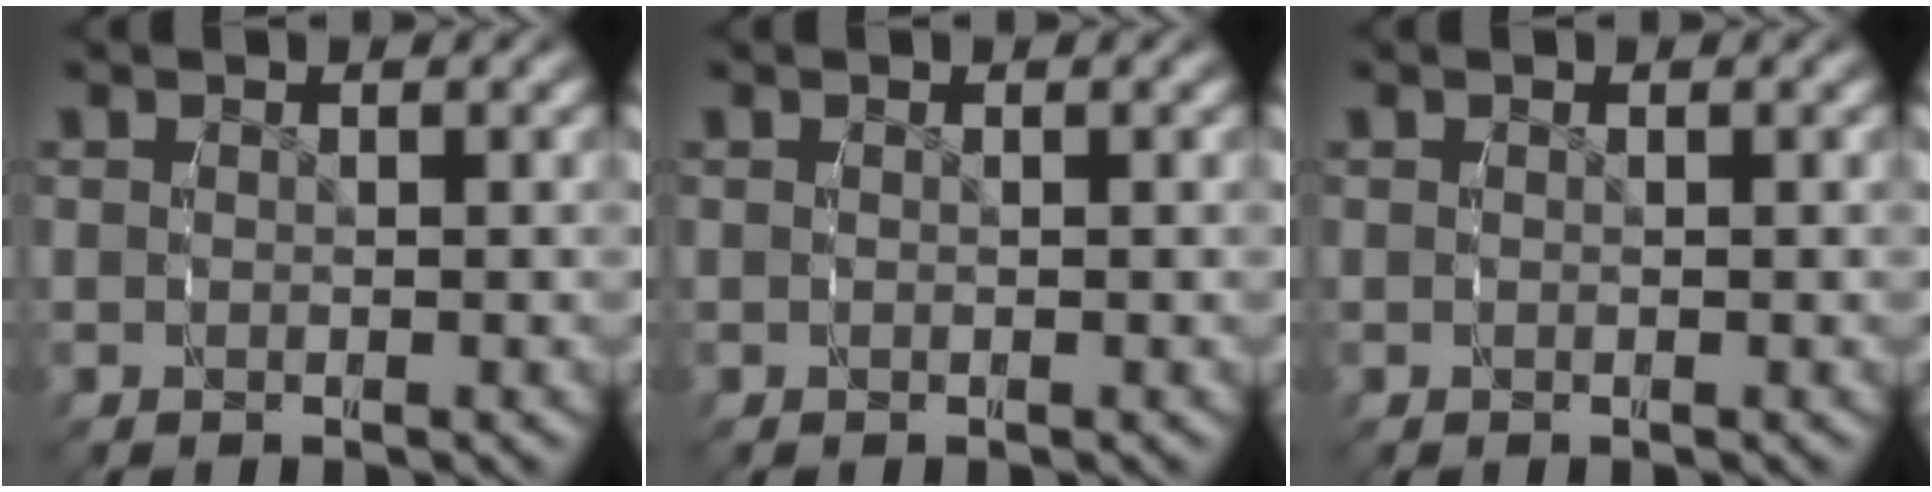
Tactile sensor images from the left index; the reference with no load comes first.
{"total": 0.0}
{"total": 0.0}